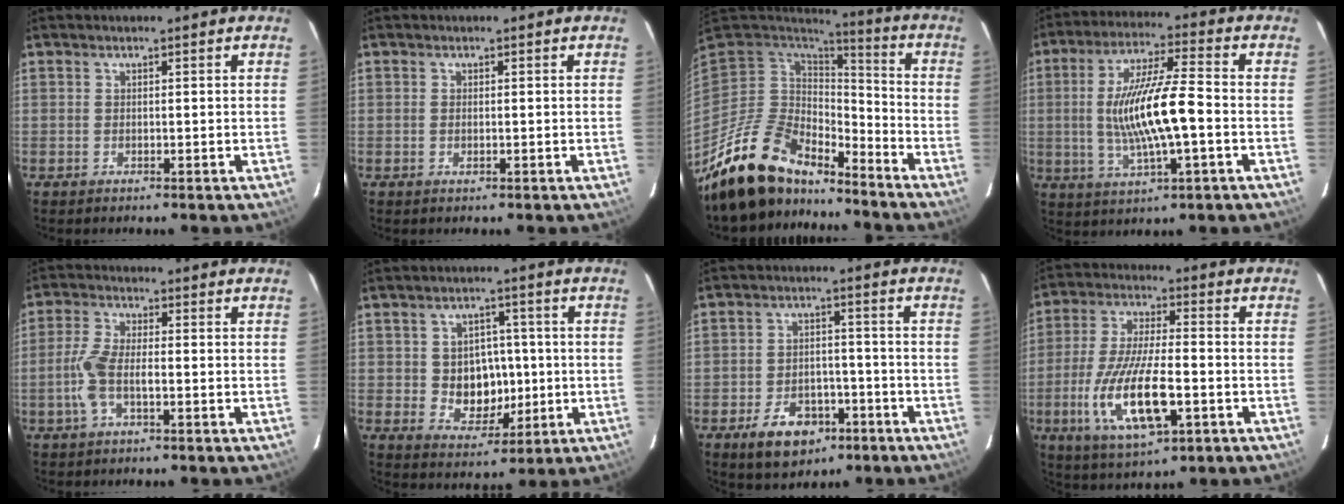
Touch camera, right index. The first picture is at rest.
{"total": 0.6, "force": [-0.1, 0.2, 0.6], "torque": [-0.013, 0.001, -0.003]}
{"total": 17.8, "force": [-14.8, 6.6, 7.3], "torque": [-0.157, -0.014, -0.260]}
{"total": 14.3, "force": [-1.8, 2.5, 13.9], "torque": [-0.266, -0.002, -0.029]}
{"total": 6.4, "force": [-1.8, 2.1, 5.7], "torque": [-0.129, 0.004, -0.037]}
{"total": 8.3, "force": [-0.5, 7.0, 4.3], "torque": [-0.086, 0.007, 0.010]}
{"total": 10.4, "force": [-6.0, 6.5, 5.4], "torque": [-0.120, 0.013, -0.079]}
{"total": 16.1, "force": [-5.2, 5.3, 14.2], "torque": [-0.297, -0.021, -0.089]}